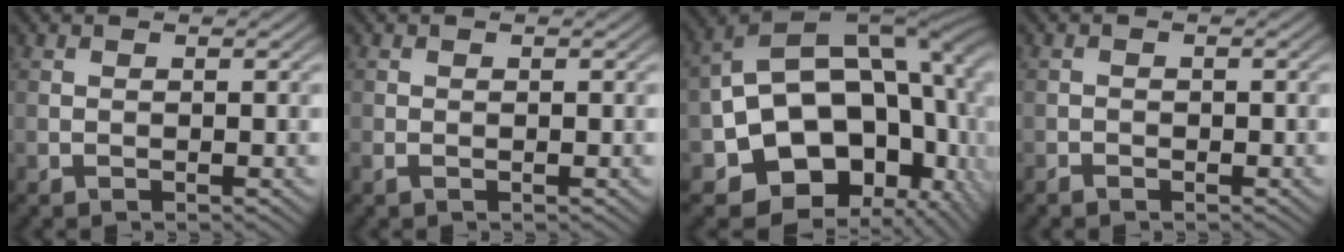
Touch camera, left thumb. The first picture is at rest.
{"total": 0.8, "force": [-0.3, 0.5, 0.6], "torque": [-0.016, 0.000, -0.006]}
{"total": 20.9, "force": [-3.2, 14.8, 14.5], "torque": [-0.208, -0.048, -0.023]}
{"total": 1.2, "force": [-0.9, 0.8, 0.2], "torque": [-0.002, -0.002, -0.019]}